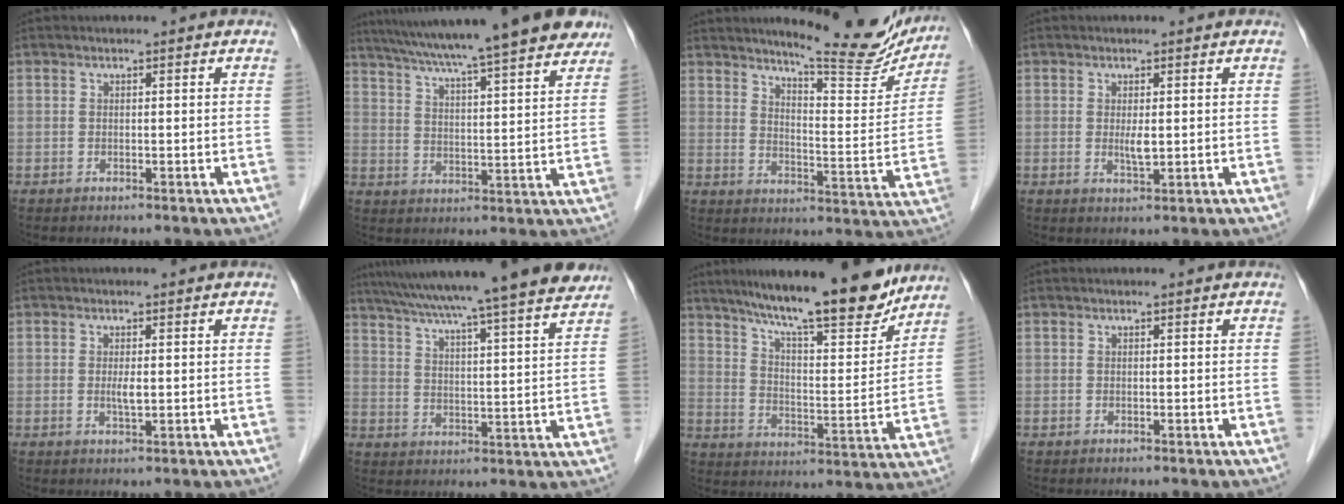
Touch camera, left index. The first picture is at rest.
{"total": 24.1, "force": [20.0, 1.8, 13.4], "torque": [-0.216, 0.015, 0.274]}
{"total": 17.1, "force": [15.2, 2.6, 7.4], "torque": [-0.094, -0.056, 0.189]}
{"total": 2.0, "force": [0.1, 0.4, 1.9], "torque": [-0.039, -0.008, 0.005]}
{"total": 1.7, "force": [-0.1, 0.3, 1.6], "torque": [-0.035, -0.006, 0.000]}
{"total": 24.7, "force": [21.4, 0.1, 12.2], "torque": [-0.204, -0.006, 0.295]}
{"total": 18.7, "force": [15.8, 2.5, 9.7], "torque": [-0.155, -0.010, 0.237]}
{"total": 0.0}